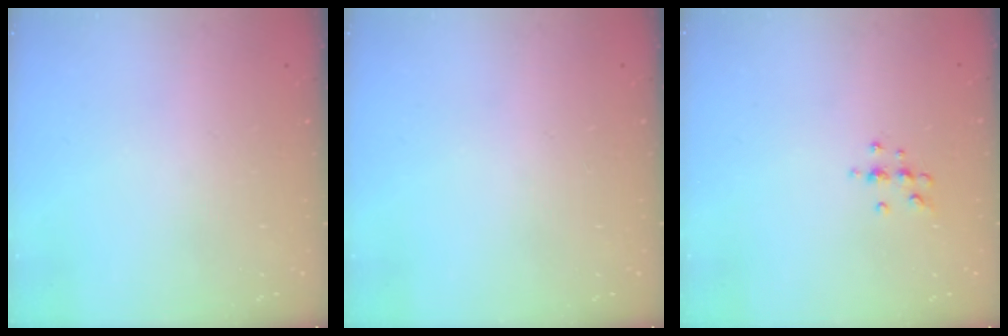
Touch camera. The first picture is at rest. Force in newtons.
{"total": 0.0}
{"total": 5.7, "press": 5.7, "slide": 0.8}